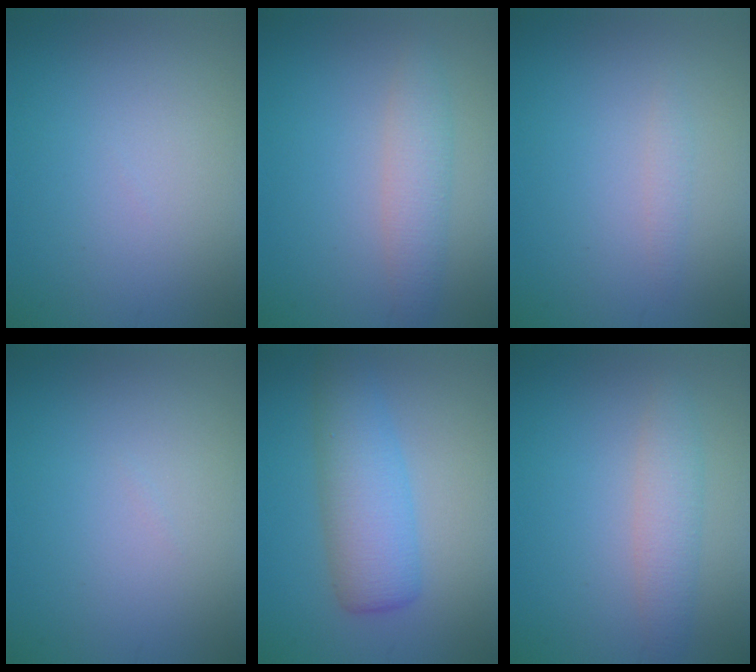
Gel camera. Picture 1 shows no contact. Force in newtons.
{"total": 2.6, "press": 2.6, "slide": 0.1}
{"total": 0.8, "press": 0.8, "slide": 0.1}
{"total": 0.0}
{"total": 5.3, "press": 5.3, "slide": 0.2}
{"total": 2.5, "press": 2.5, "slide": 0.1}